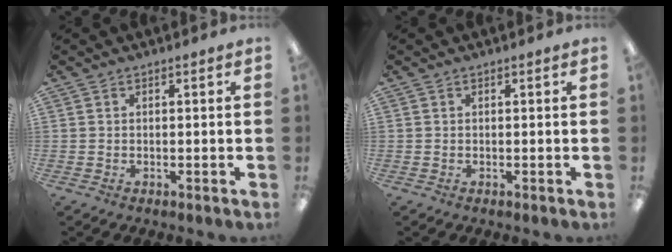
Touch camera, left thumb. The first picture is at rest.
{"total": 0.0}